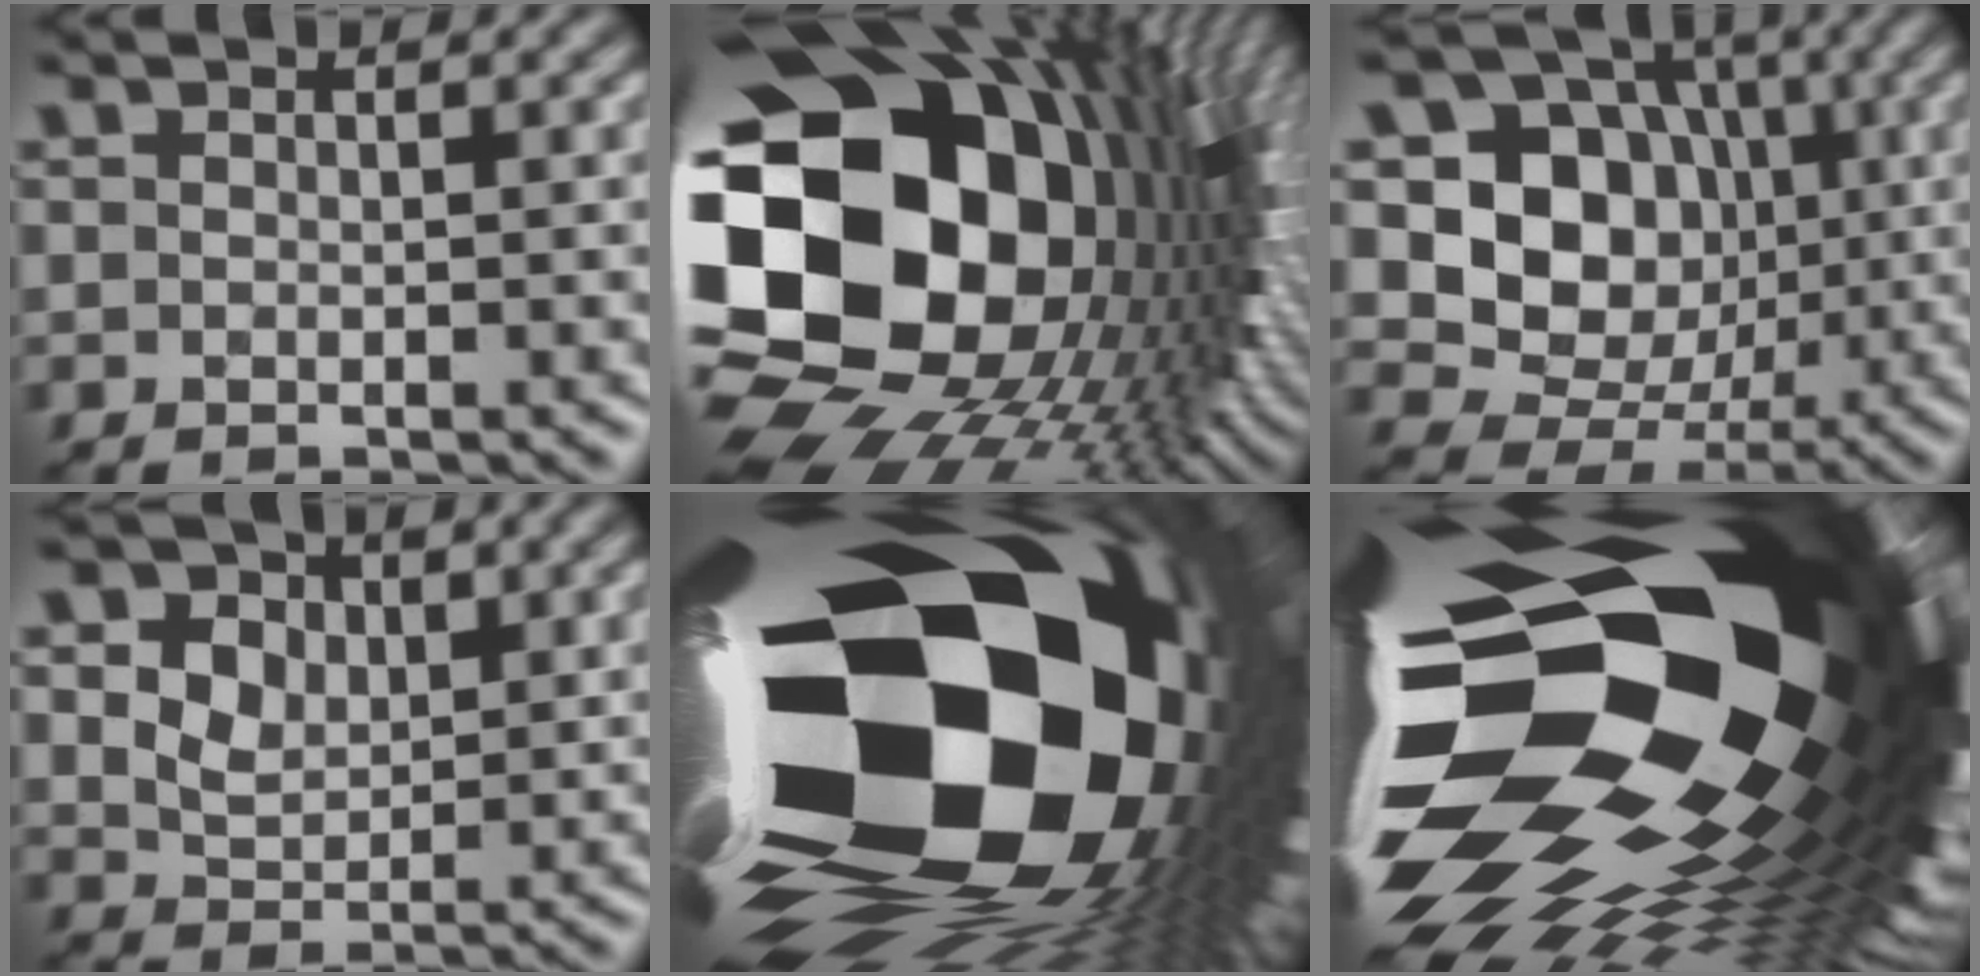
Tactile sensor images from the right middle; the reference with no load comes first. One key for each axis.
{"total": 22.4, "fx": -0.8, "fy": 16.0, "fz": 15.6, "tx": -0.312, "ty": -0.046, "tz": -0.012}
{"total": 11.5, "fx": 0.3, "fy": 9.6, "fz": 6.5, "tx": -0.114, "ty": 0.002, "tz": -0.020}
{"total": 4.9, "fx": 1.7, "fy": 3.7, "fz": 2.7, "tx": -0.072, "ty": 0.009, "tz": 0.030}
{"total": 23.0, "fx": -2.6, "fy": 13.3, "fz": 18.6, "tx": -0.297, "ty": -0.002, "tz": -0.072}
{"total": 21.6, "fx": -1.8, "fy": 11.1, "fz": 18.4, "tx": -0.332, "ty": -0.047, "tz": -0.053}